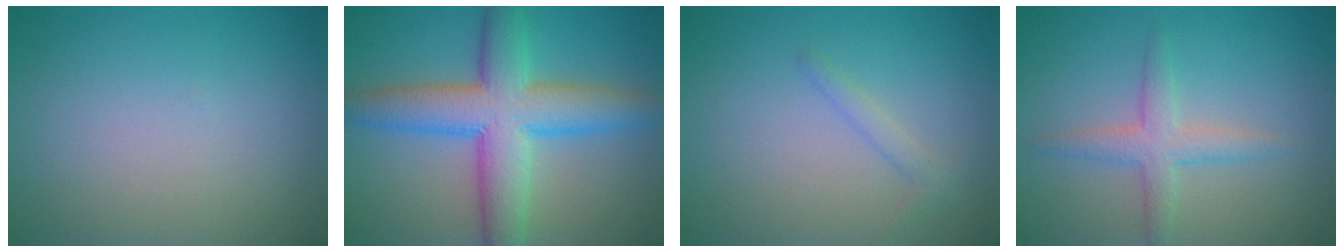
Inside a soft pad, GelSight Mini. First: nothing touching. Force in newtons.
{"total": 8.9, "press": 8.9, "slide": 0.2}
{"total": 1.3, "press": 1.3, "slide": 0.1}
{"total": 2.9, "press": 2.9, "slide": 0.1}